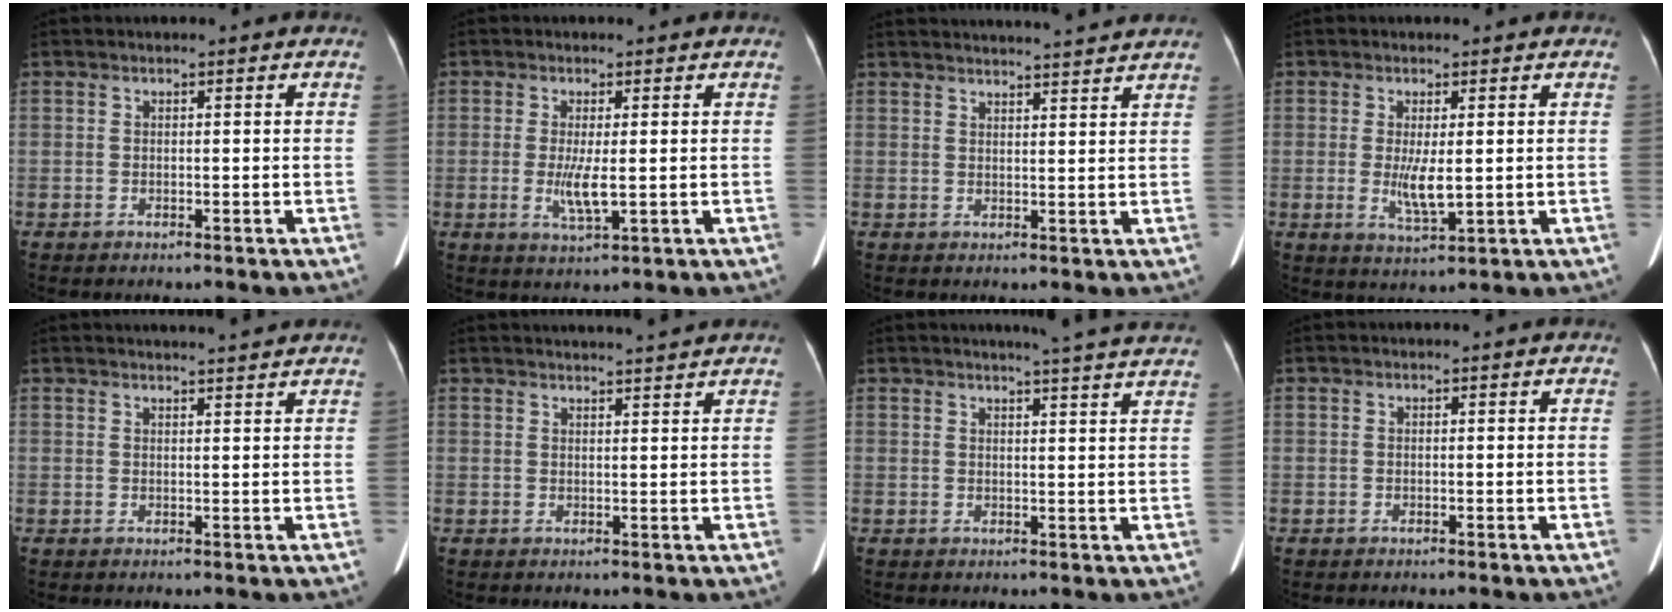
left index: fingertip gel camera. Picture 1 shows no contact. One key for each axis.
{"total": 4.0, "fx": -0.3, "fy": 0.6, "fz": 4.0, "tx": -0.083, "ty": -0.012, "tz": 0.000}
{"total": 11.3, "fx": 10.8, "fy": -0.5, "fz": 3.2, "tx": -0.048, "ty": 0.008, "tz": 0.132}
{"total": 4.4, "fx": 0.0, "fy": 0.9, "fz": 4.3, "tx": -0.085, "ty": -0.013, "tz": 0.007}
{"total": 6.8, "fx": 6.5, "fy": -0.2, "fz": 2.1, "tx": -0.030, "ty": 0.017, "tz": 0.073}
{"total": 7.9, "fx": 7.5, "fy": -0.8, "fz": 2.2, "tx": -0.030, "ty": 0.014, "tz": 0.090}
{"total": 12.5, "fx": 11.5, "fy": -0.5, "fz": 4.9, "tx": -0.064, "ty": -0.022, "tz": 0.119}
{"total": 0.8, "fx": 0.7, "fy": 0.1, "fz": 0.2, "tx": -0.011, "ty": 0.003, "tz": 0.005}